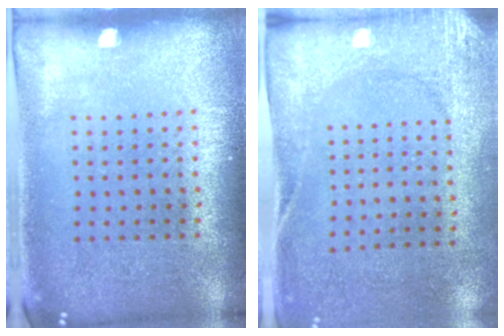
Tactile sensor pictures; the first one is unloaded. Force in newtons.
{"total": 2.7, "press": 2.1, "slide": 1.7}